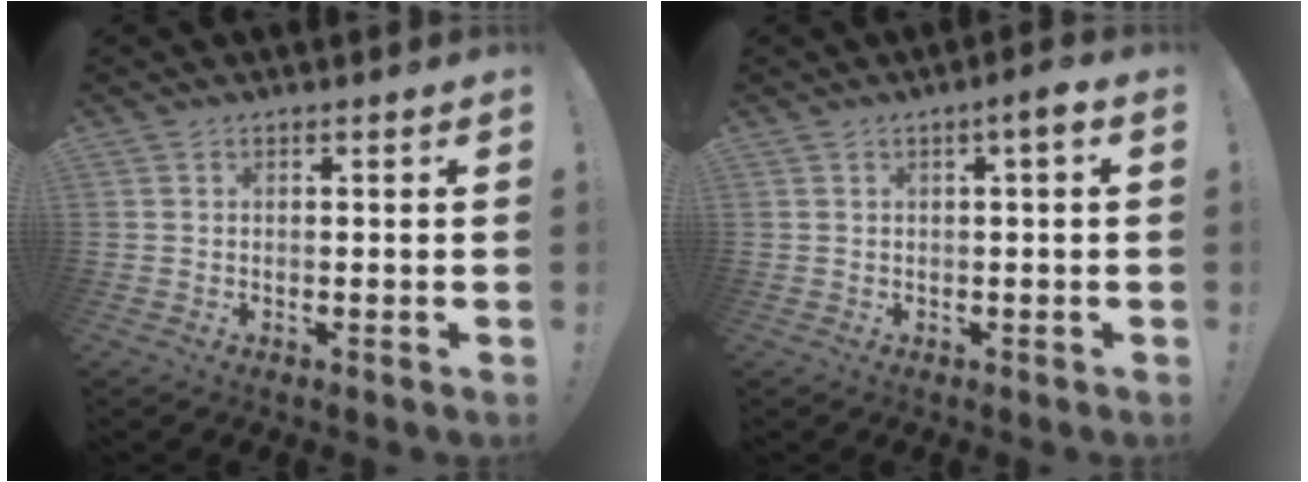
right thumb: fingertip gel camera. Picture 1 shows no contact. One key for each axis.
{"total": 3.2, "fx": 0.1, "fy": 0.3, "fz": 3.2, "tx": -0.039, "ty": -0.001, "tz": -0.006}